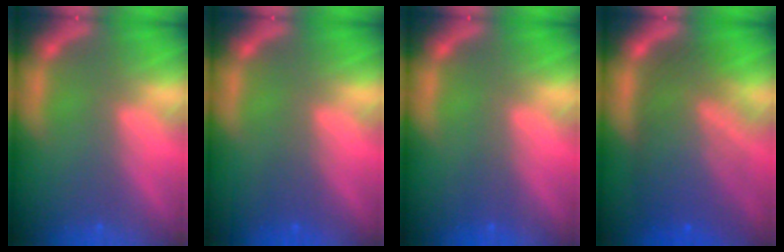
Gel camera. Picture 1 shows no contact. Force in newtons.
{"total": 1.5}
{"total": 1.0}
{"total": 10.0}